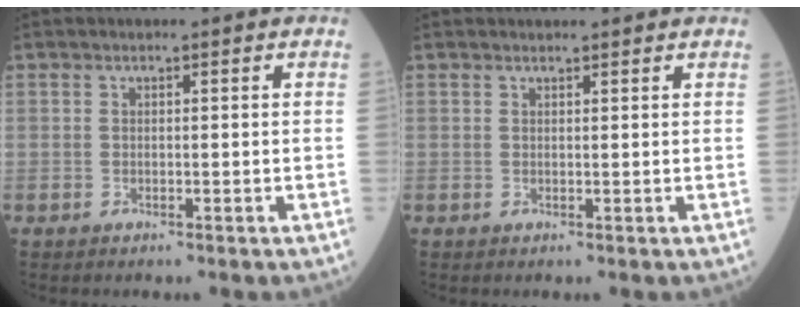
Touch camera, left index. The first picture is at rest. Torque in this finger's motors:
{"motor_torque": [-0.31, 0.24, -0.33, -0.04]}